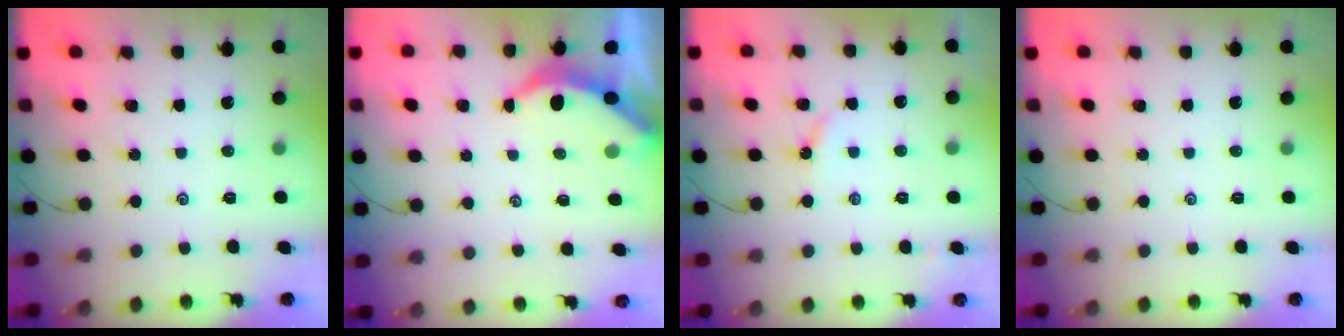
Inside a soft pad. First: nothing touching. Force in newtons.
{"total": 3.8, "press": 3.8, "slide": 0.4}
{"total": 3.6, "press": 3.6, "slide": 0.5}
{"total": 0.0}